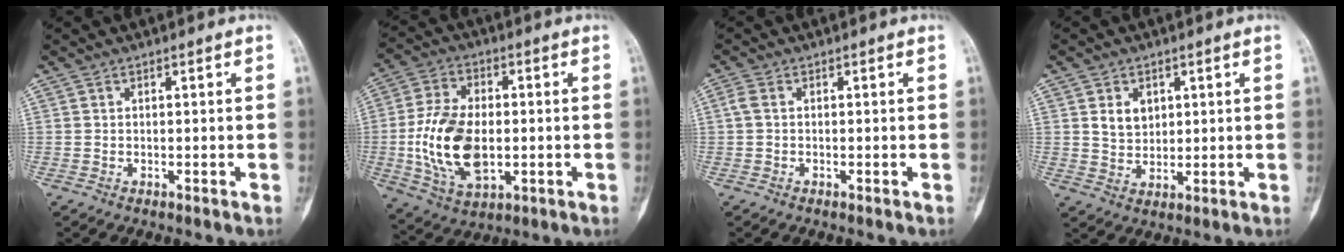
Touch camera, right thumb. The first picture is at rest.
{"total": 15.8, "force": [-1.4, 9.5, 12.6], "torque": [-0.233, 0.001, -0.018]}
{"total": 1.6, "force": [0.2, 1.0, 1.2], "torque": [-0.033, 0.003, 0.003]}
{"total": 4.8, "force": [1.7, 3.6, 2.6], "torque": [-0.025, -0.012, 0.035]}